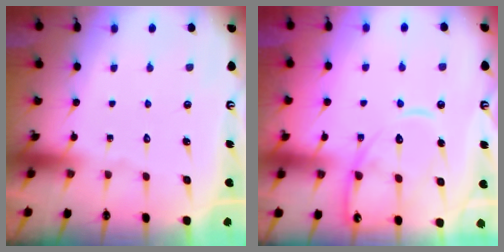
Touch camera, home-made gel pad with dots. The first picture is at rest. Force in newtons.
{"total": 14.0, "press": 14.0, "slide": 1.3}